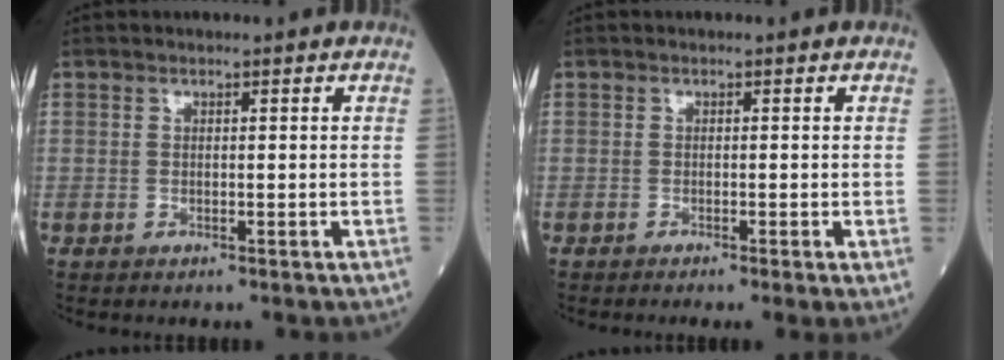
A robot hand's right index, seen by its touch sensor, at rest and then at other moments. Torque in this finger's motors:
{"motor_torque": [0.16, -0.14, 0.05, 0.03]}